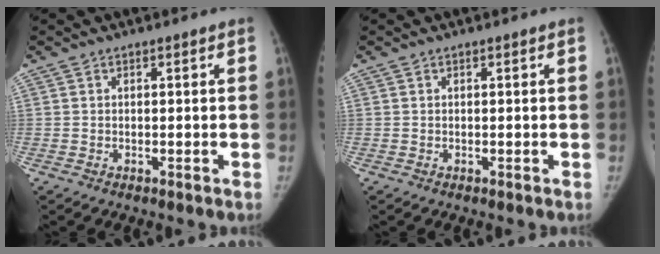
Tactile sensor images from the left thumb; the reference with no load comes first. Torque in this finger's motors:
{"motor_torque": [-0.30, -0.24, 0.16, -0.19, 0.00]}